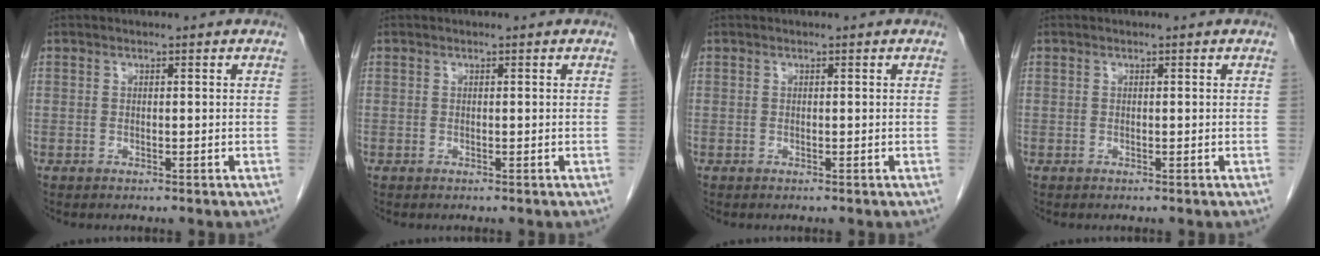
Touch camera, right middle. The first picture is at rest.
{"total": 0.0}
{"total": 0.0}
{"total": 0.0}